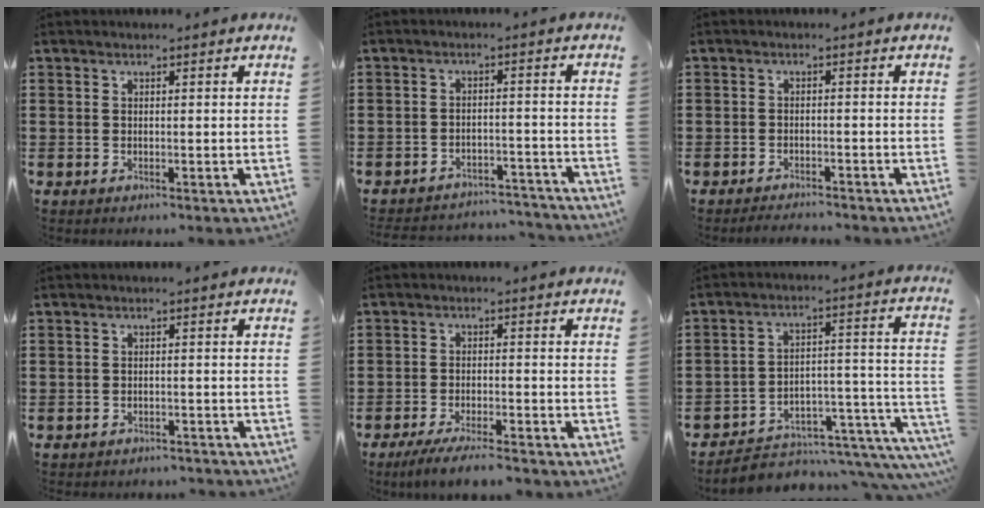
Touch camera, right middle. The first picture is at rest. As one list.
[{"total": 3.7, "force": [-3.7, 0.3, 0.0], "torque": [-0.005, -0.001, -0.078]}, {"total": 2.1, "force": [-2.1, 0.1, -0.2], "torque": [-0.004, -0.001, -0.045]}, {"total": 1.7, "force": [-1.7, 0.0, -0.2], "torque": [-0.003, -0.001, -0.038]}, {"total": 4.0, "force": [-3.6, 0.0, 1.8], "torque": [-0.037, -0.010, -0.066]}, {"total": 5.4, "force": [-4.4, 2.2, 2.3], "torque": [-0.038, -0.009, -0.078]}]